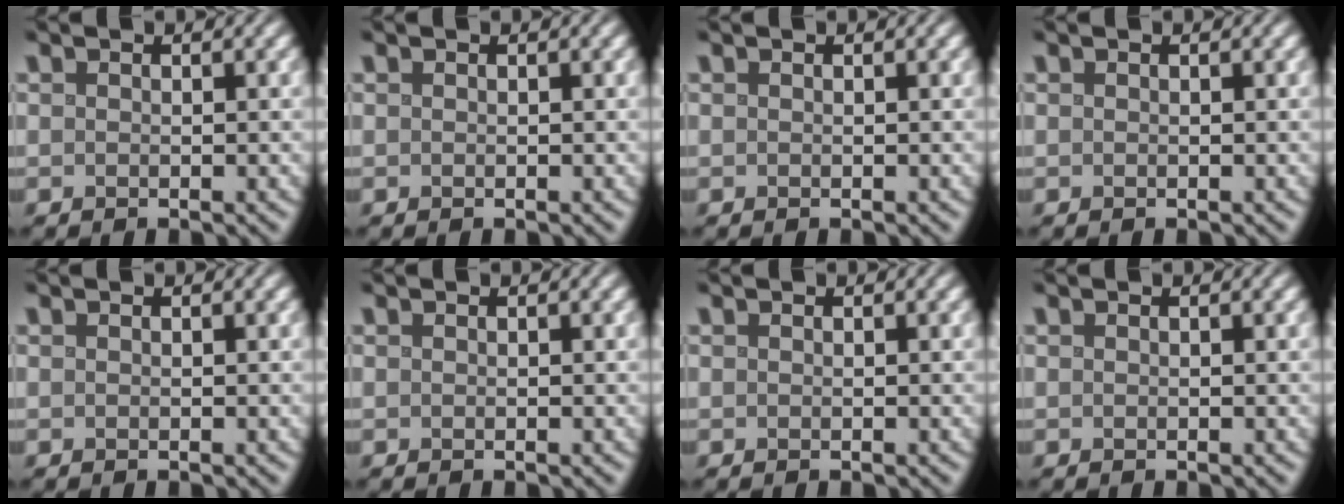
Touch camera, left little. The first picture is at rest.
{"total": 0.0}
{"total": 0.0}
{"total": 0.0}
{"total": 0.0}
{"total": 0.0}
{"total": 0.0}
{"total": 0.0}